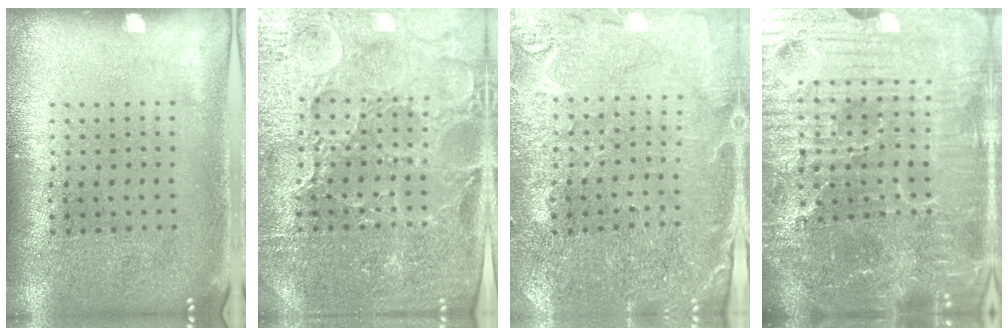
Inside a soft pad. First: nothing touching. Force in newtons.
{"total": 4.3, "press": 4.1, "slide": 1.3}
{"total": 0.7, "press": 0.7, "slide": 0.3}
{"total": 7.0, "press": 6.3, "slide": 3.1}